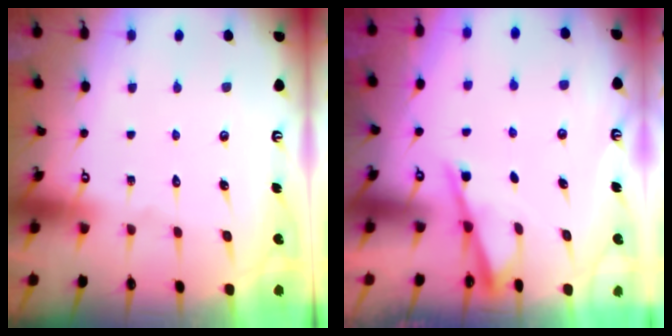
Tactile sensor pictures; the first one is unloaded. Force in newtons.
{"total": 2.5, "press": 2.4, "slide": 0.3}